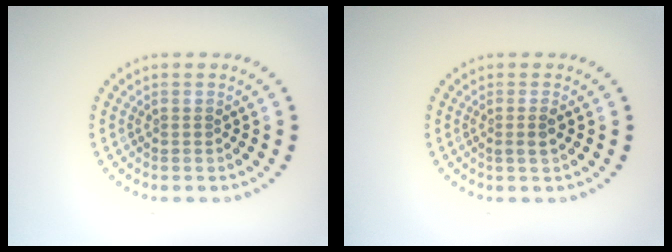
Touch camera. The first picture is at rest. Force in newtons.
{"total": 1.3, "press": 1.1, "slide": 0.6}